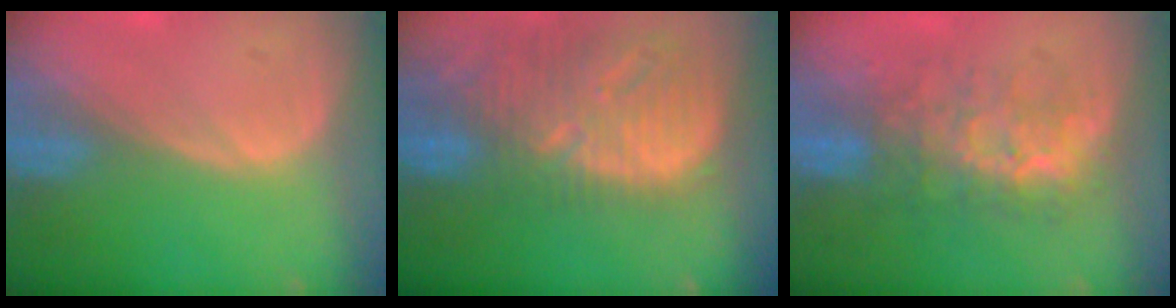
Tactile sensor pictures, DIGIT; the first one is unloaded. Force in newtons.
{"total": 13.4, "press": 11.5, "slide": 7.0}
{"total": 7.7, "press": 7.6, "slide": 1.4}